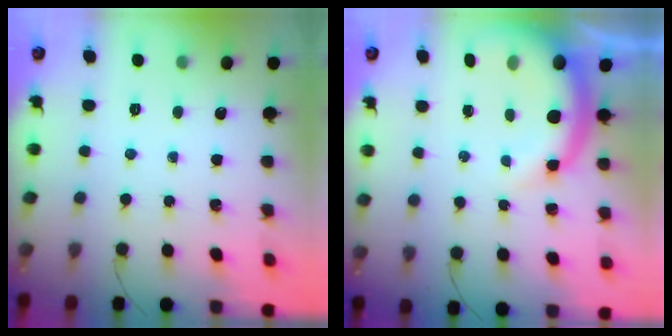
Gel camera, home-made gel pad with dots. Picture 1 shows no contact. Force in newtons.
{"total": 11.0, "press": 10.8, "slide": 2.1}